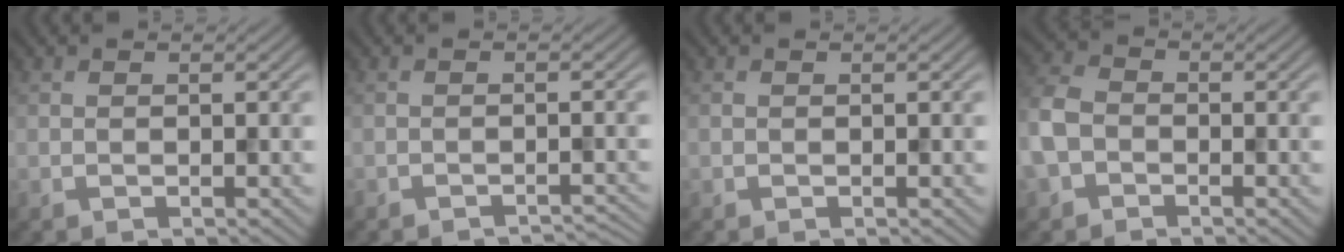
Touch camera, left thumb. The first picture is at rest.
{"total": 1.9, "force": [-1.8, 0.2, 0.5], "torque": [0.002, 0.000, -0.027]}
{"total": 0.0}
{"total": 5.4, "force": [-1.9, 4.1, 2.8], "torque": [-0.085, -0.005, -0.052]}